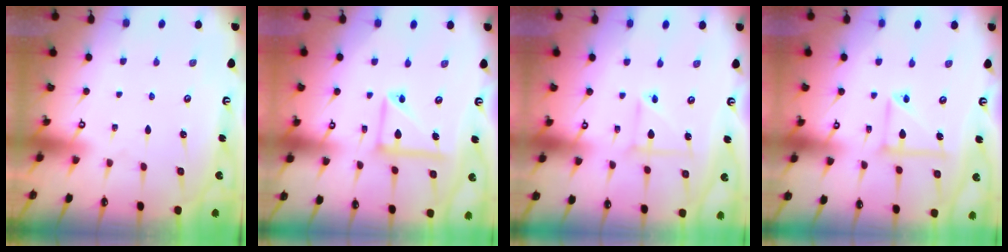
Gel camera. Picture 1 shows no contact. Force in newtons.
{"total": 12.5, "press": 12.5, "slide": 1.2}
{"total": 5.1, "press": 5.1, "slide": 0.4}
{"total": 9.8, "press": 9.7, "slide": 1.3}